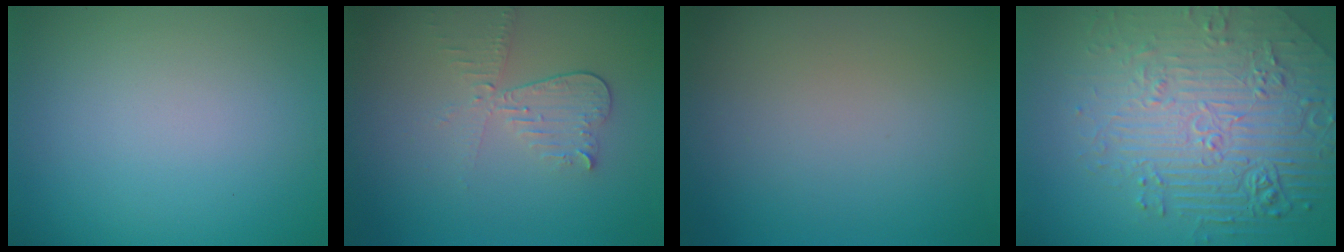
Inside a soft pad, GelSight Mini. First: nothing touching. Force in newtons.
{"total": 3.0, "press": 2.6, "slide": 1.5}
{"total": 0.0}
{"total": 7.6, "press": 6.0, "slide": 4.7}